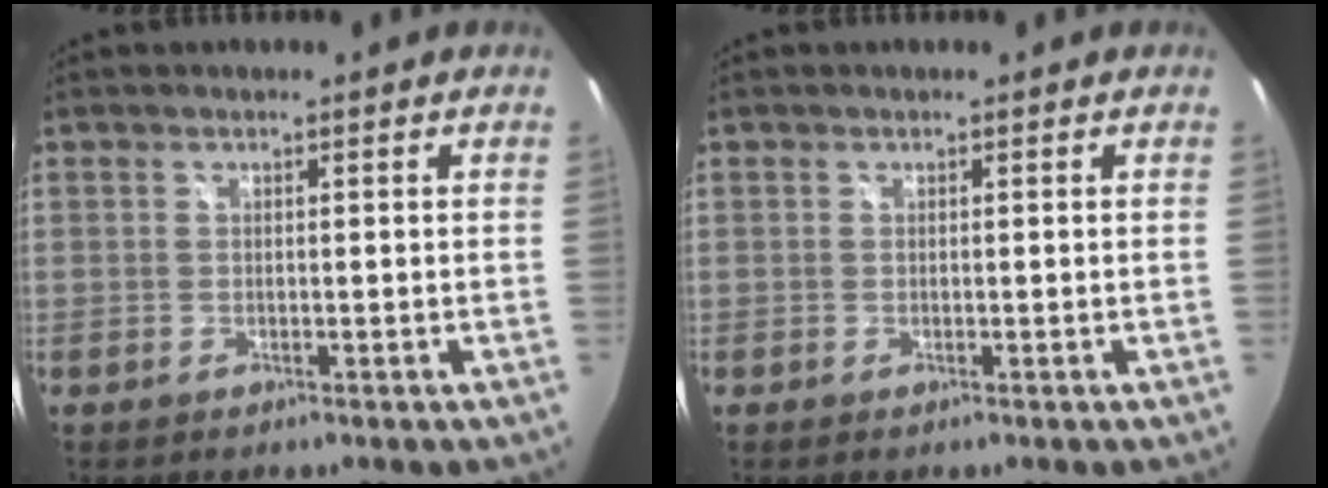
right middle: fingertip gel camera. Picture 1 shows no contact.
{"total": 0.0}